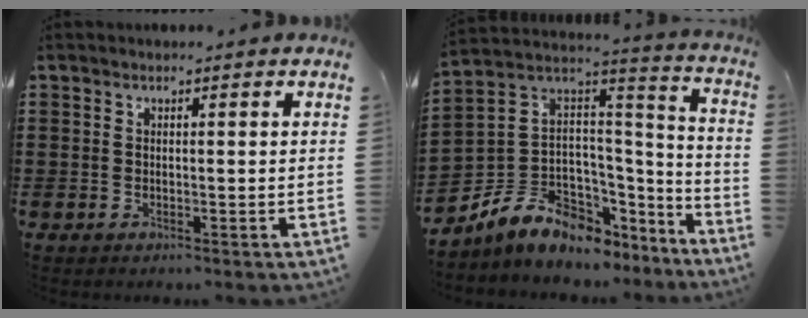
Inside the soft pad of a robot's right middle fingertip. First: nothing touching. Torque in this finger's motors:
{"motor_torque": [2.14, 0.00, 0.69, 0.21]}